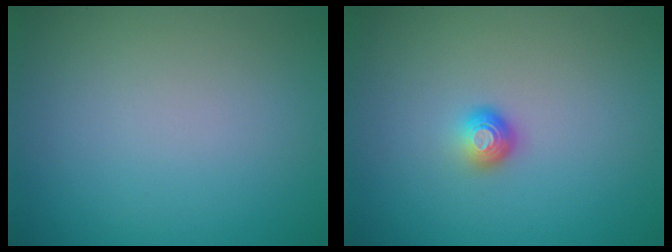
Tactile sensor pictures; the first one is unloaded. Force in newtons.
{"total": 1.6, "press": 1.1, "slide": 1.1}